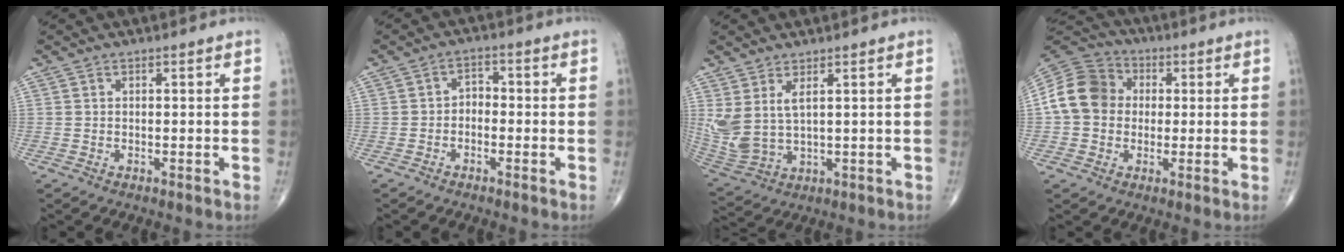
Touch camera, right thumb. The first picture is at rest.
{"total": 2.8, "force": [-1.0, 2.0, 1.6], "torque": [-0.010, 0.020, -0.029]}
{"total": 8.2, "force": [2.8, 3.7, 6.8], "torque": [-0.160, -0.013, 0.073]}
{"total": 12.4, "force": [0.6, 10.6, 6.4], "torque": [-0.108, 0.030, -0.002]}